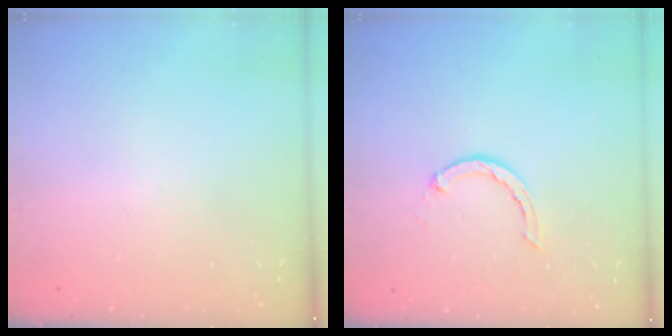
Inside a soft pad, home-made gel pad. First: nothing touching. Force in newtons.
{"total": 2.1, "press": 2.0, "slide": 0.4}